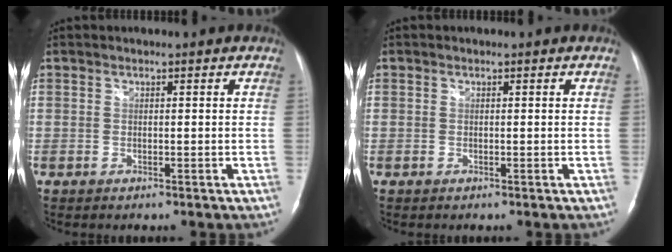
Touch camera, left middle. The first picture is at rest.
{"total": 0.0}